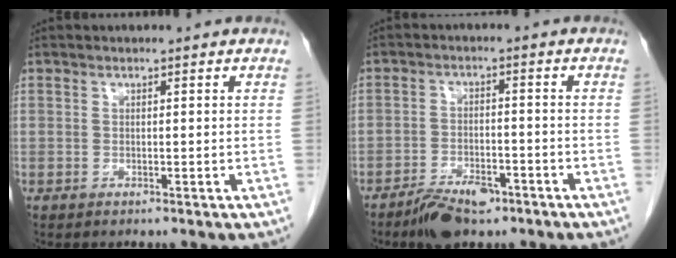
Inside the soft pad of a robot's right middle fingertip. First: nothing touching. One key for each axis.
{"total": 6.0, "fx": -4.3, "fy": 2.2, "fz": 3.5, "tx": -0.065, "ty": -0.002, "tz": -0.070}